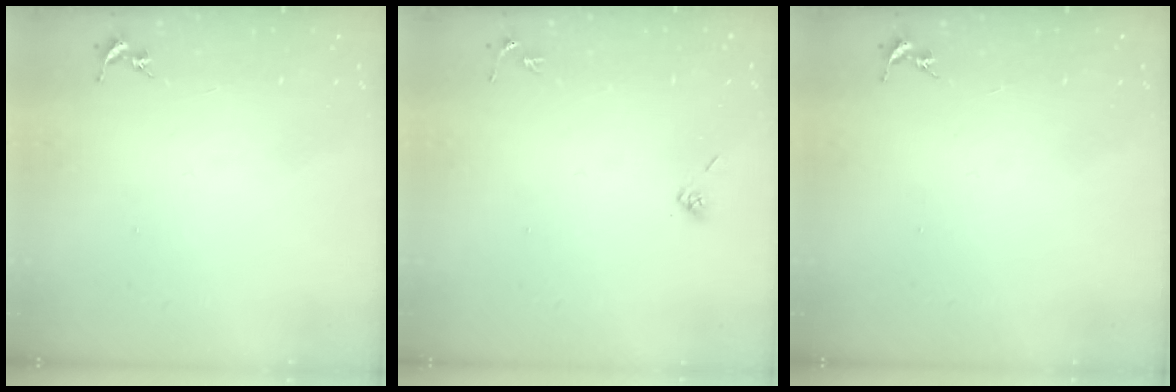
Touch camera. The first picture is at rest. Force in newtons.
{"total": 4.2, "press": 3.9, "slide": 1.6}
{"total": 0.0}